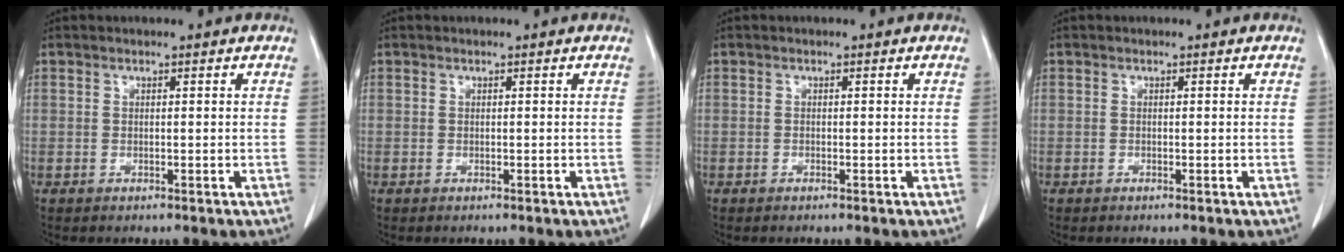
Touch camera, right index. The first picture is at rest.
{"total": 0.0}
{"total": 0.0}
{"total": 0.0}